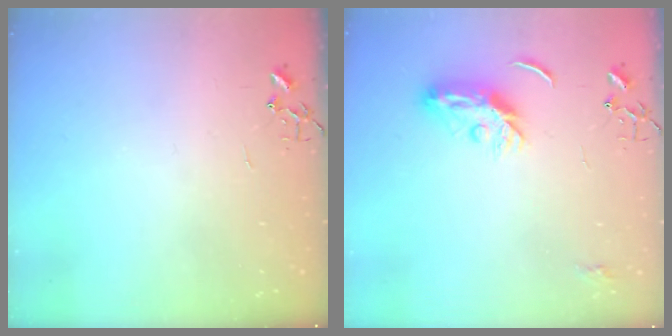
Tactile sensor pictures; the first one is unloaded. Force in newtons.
{"total": 7.7, "press": 7.7, "slide": 0.2}